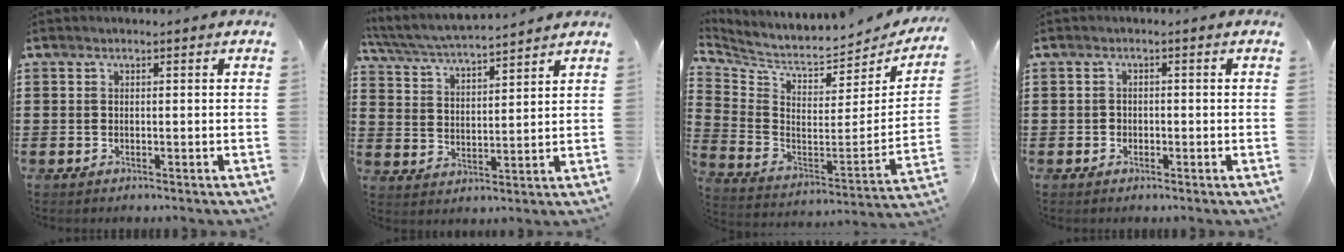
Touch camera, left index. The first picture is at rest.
{"total": 4.9, "force": [4.7, 0.0, 1.5], "torque": [-0.051, -0.030, 0.078]}
{"total": 4.9, "force": [4.5, 0.5, 1.8], "torque": [-0.063, -0.056, 0.071]}
{"total": 0.9, "force": [-0.5, 0.7, 0.3], "torque": [-0.008, 0.002, -0.011]}